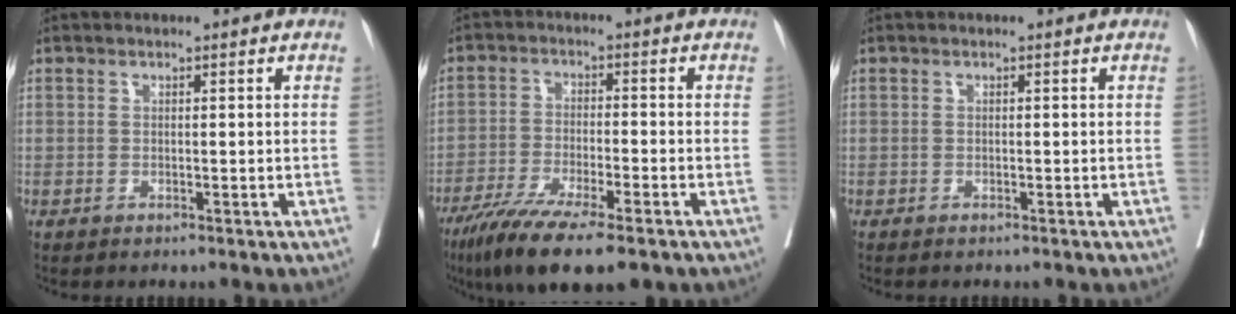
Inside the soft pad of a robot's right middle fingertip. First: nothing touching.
{"total": 13.0, "force": [-9.2, 2.0, 9.0], "torque": [-0.151, -0.031, -0.150]}
{"total": 0.9, "force": [-0.8, 0.2, 0.3], "torque": [-0.009, -0.002, -0.013]}